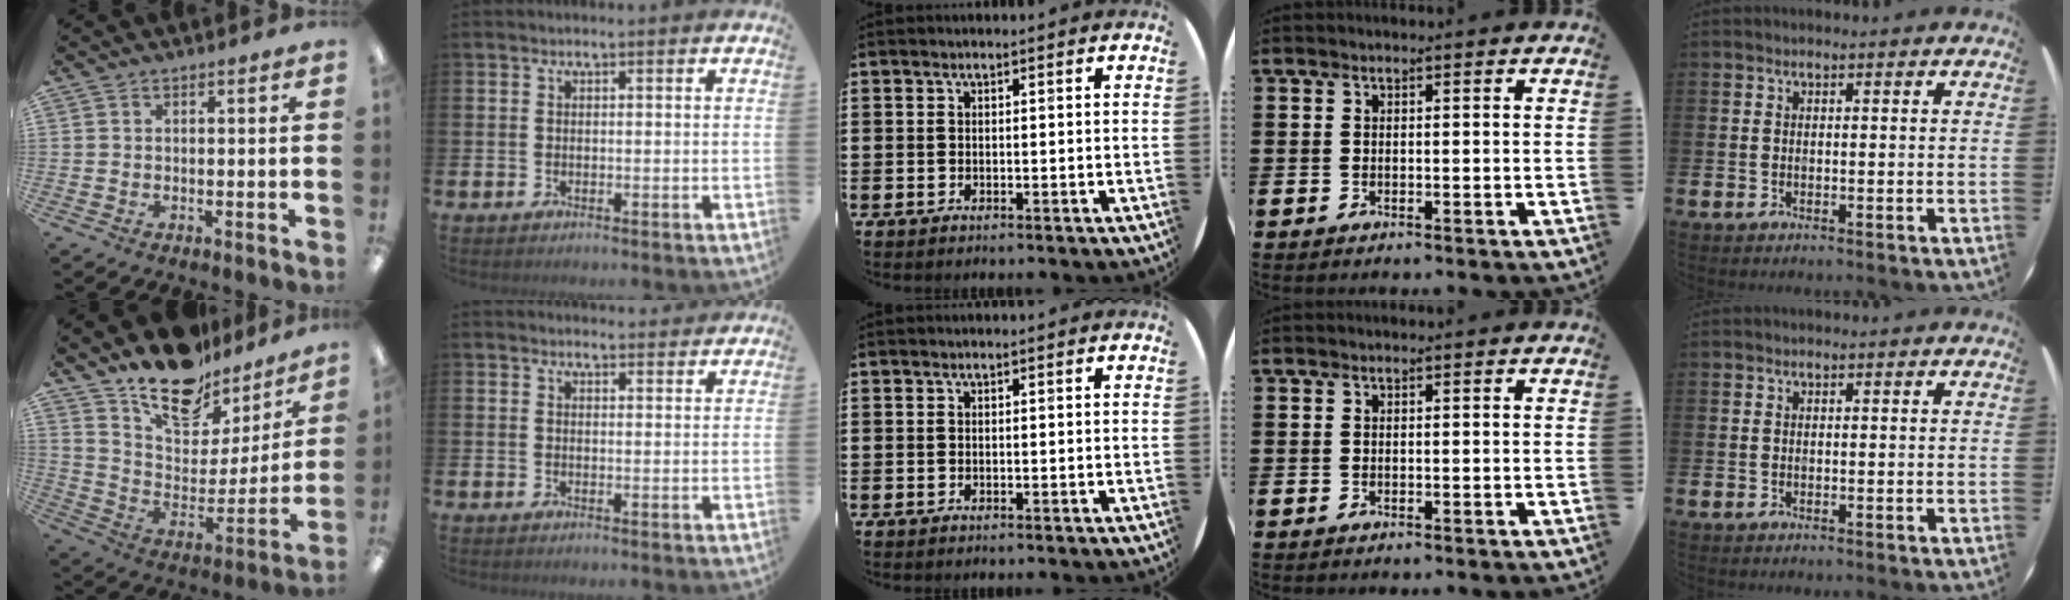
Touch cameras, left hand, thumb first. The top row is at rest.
{"thumb": {"total": 18.5, "force": [14.6, 8.8, 7.1], "torque": [-0.127, -0.103, 0.263]}, "index": {"total": 2.1, "force": [2.0, 0.4, -0.1], "torque": [0.007, -0.012, 0.035]}}